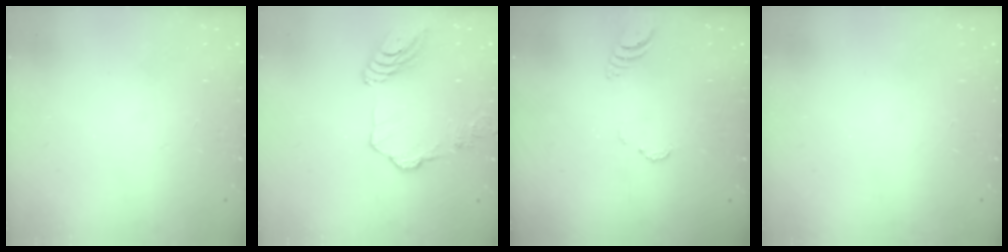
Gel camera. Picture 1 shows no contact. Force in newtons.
{"total": 12.4, "press": 12.3, "slide": 1.5}
{"total": 3.5, "press": 3.5, "slide": 0.3}
{"total": 0.0}